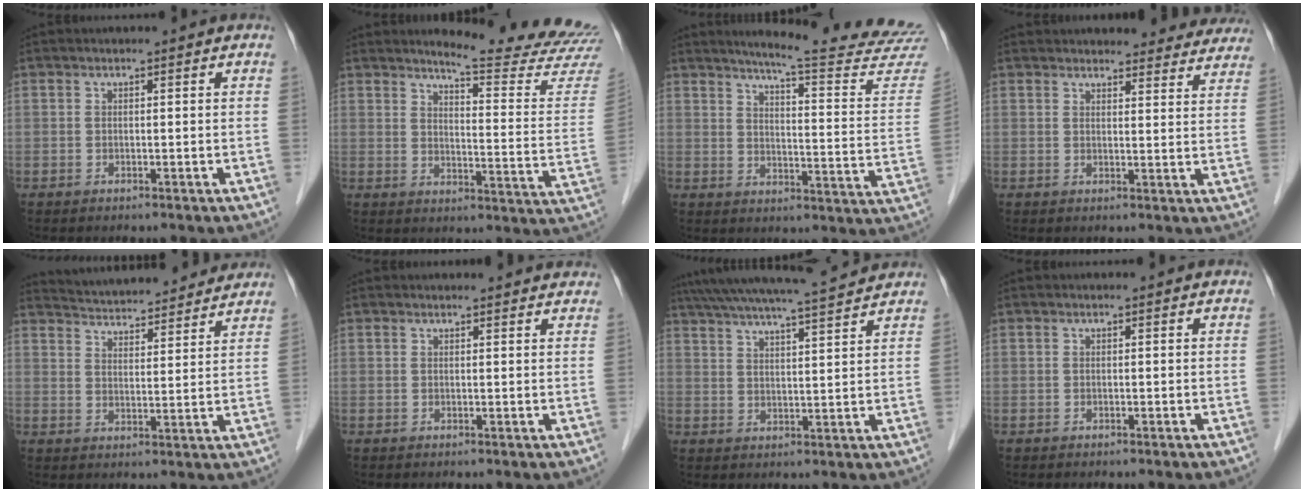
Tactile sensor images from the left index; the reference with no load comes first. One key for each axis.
{"total": 17.6, "fx": 16.9, "fy": -0.5, "fz": 4.8, "tx": -0.064, "ty": -0.126, "tz": 0.189}
{"total": 22.1, "fx": 20.7, "fy": -0.4, "fz": 7.6, "tx": -0.101, "ty": -0.112, "tz": 0.241}
{"total": 16.7, "fx": 15.8, "fy": 4.2, "fz": 3.5, "tx": -0.014, "ty": -0.003, "tz": 0.171}
{"total": 16.1, "fx": 15.2, "fy": 2.3, "fz": 4.8, "tx": -0.074, "ty": 0.023, "tz": 0.213}
{"total": 5.1, "fx": 4.9, "fy": 0.8, "fz": 1.0, "tx": -0.009, "ty": 0.008, "tz": 0.044}
{"total": 16.6, "fx": 15.2, "fy": 0.2, "fz": 6.6, "tx": -0.124, "ty": 0.023, "tz": 0.222}
{"total": 0.0}